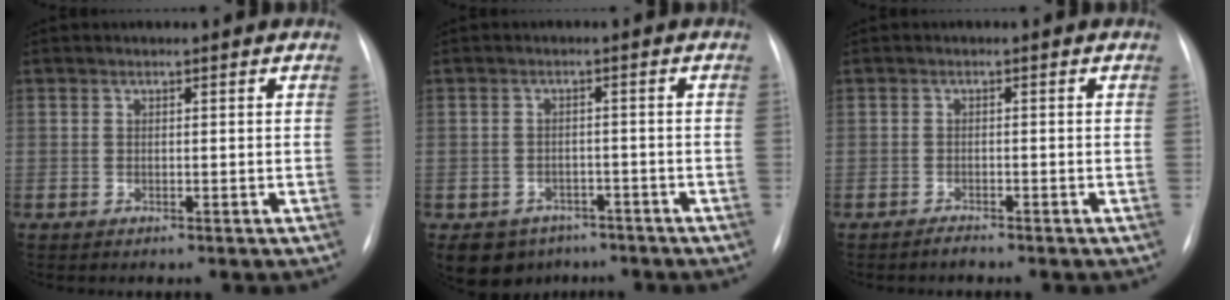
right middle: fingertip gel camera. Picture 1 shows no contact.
{"total": 6.1, "force": [-4.3, 4.3, 0.7], "torque": [-0.007, 0.011, -0.058]}
{"total": 1.0, "force": [-1.0, 0.1, 0.3], "torque": [-0.007, -0.001, -0.014]}